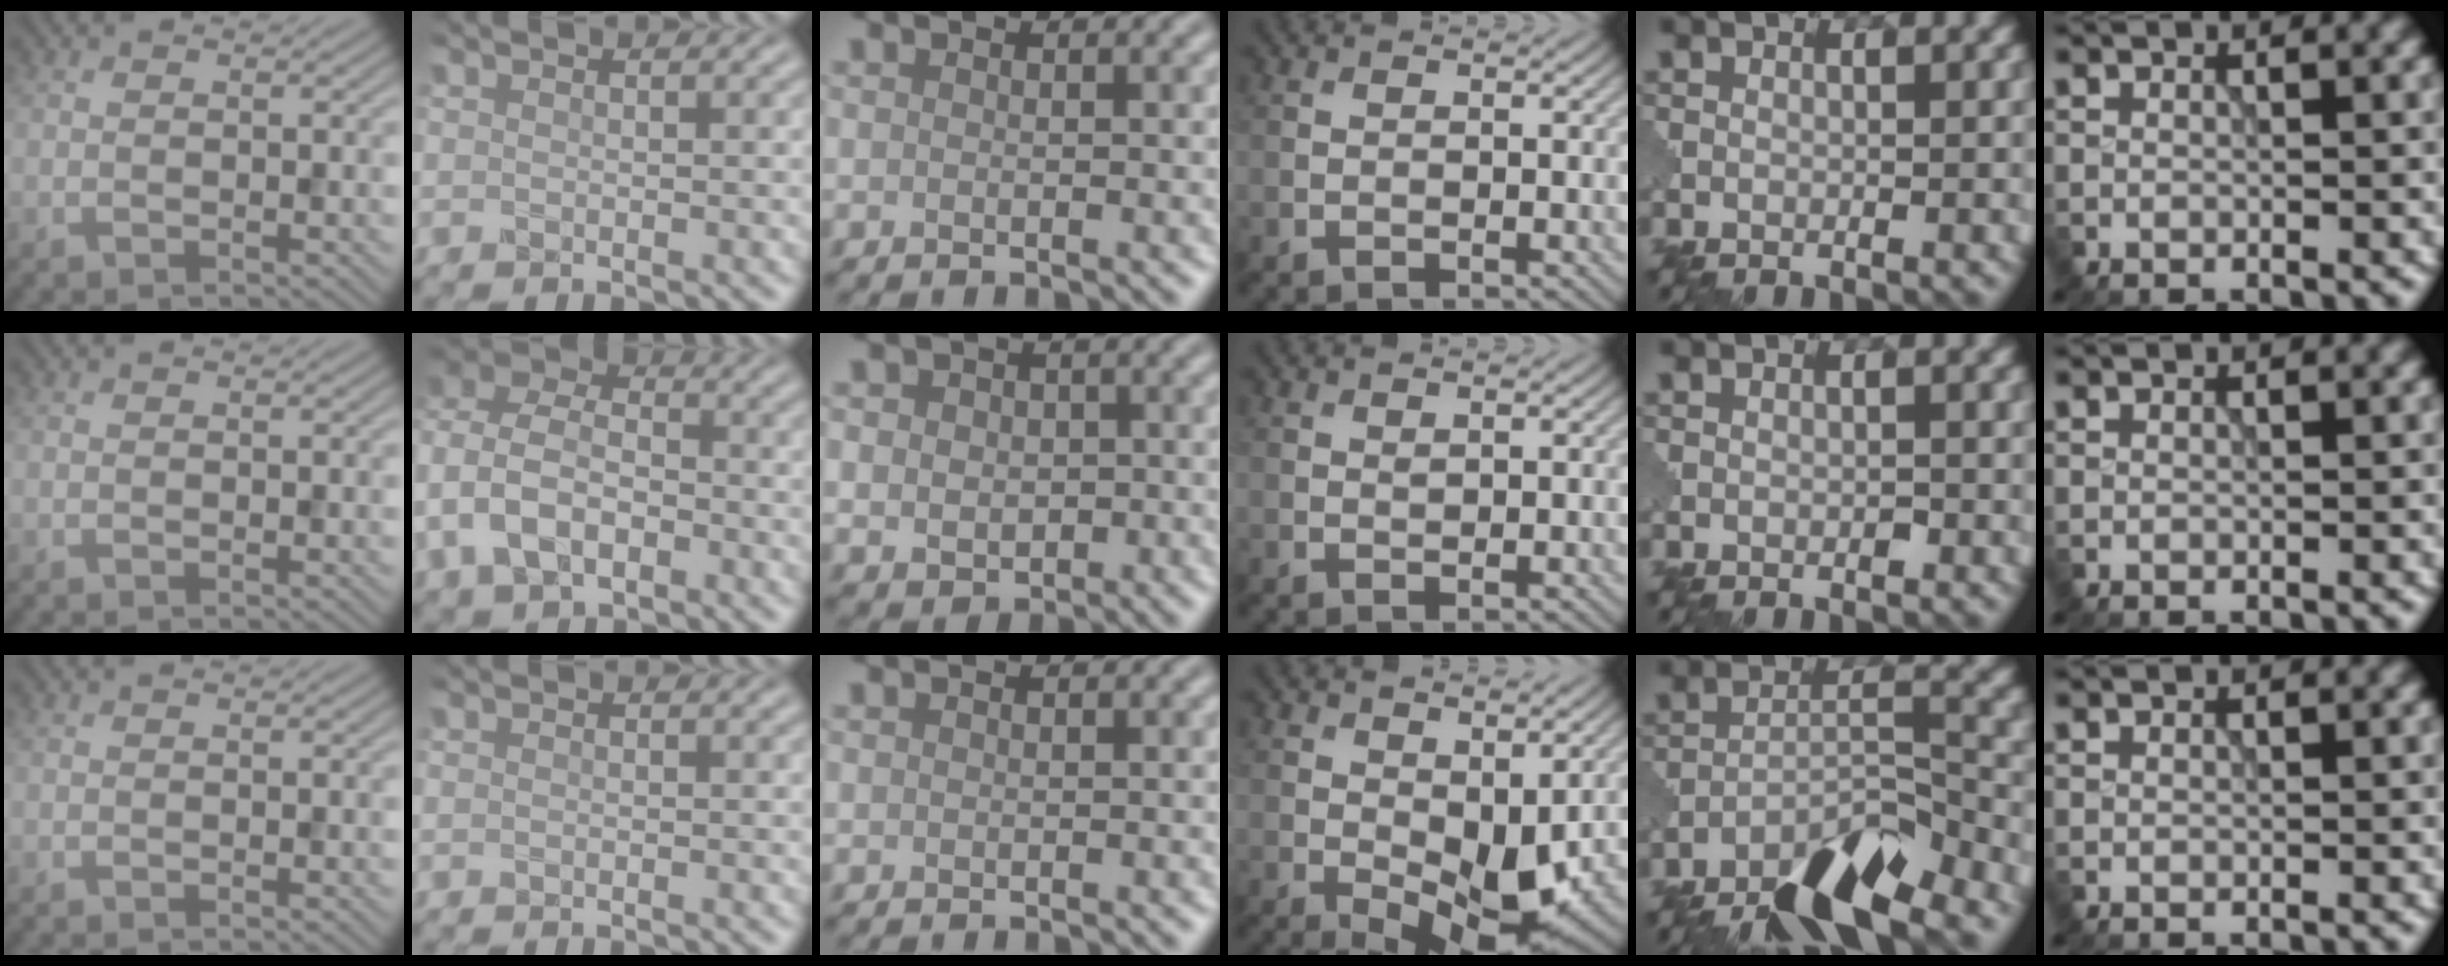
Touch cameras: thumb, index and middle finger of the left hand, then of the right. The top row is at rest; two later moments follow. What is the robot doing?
{"motion": "extract", "object": "pin"}